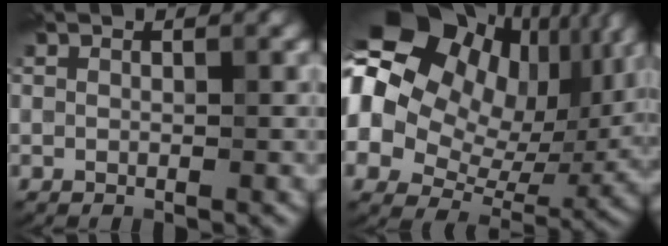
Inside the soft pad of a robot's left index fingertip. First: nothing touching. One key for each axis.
{"total": 21.2, "fx": 7.6, "fy": 15.6, "fz": 12.1, "tx": -0.255, "ty": 0.051, "tz": 0.121}